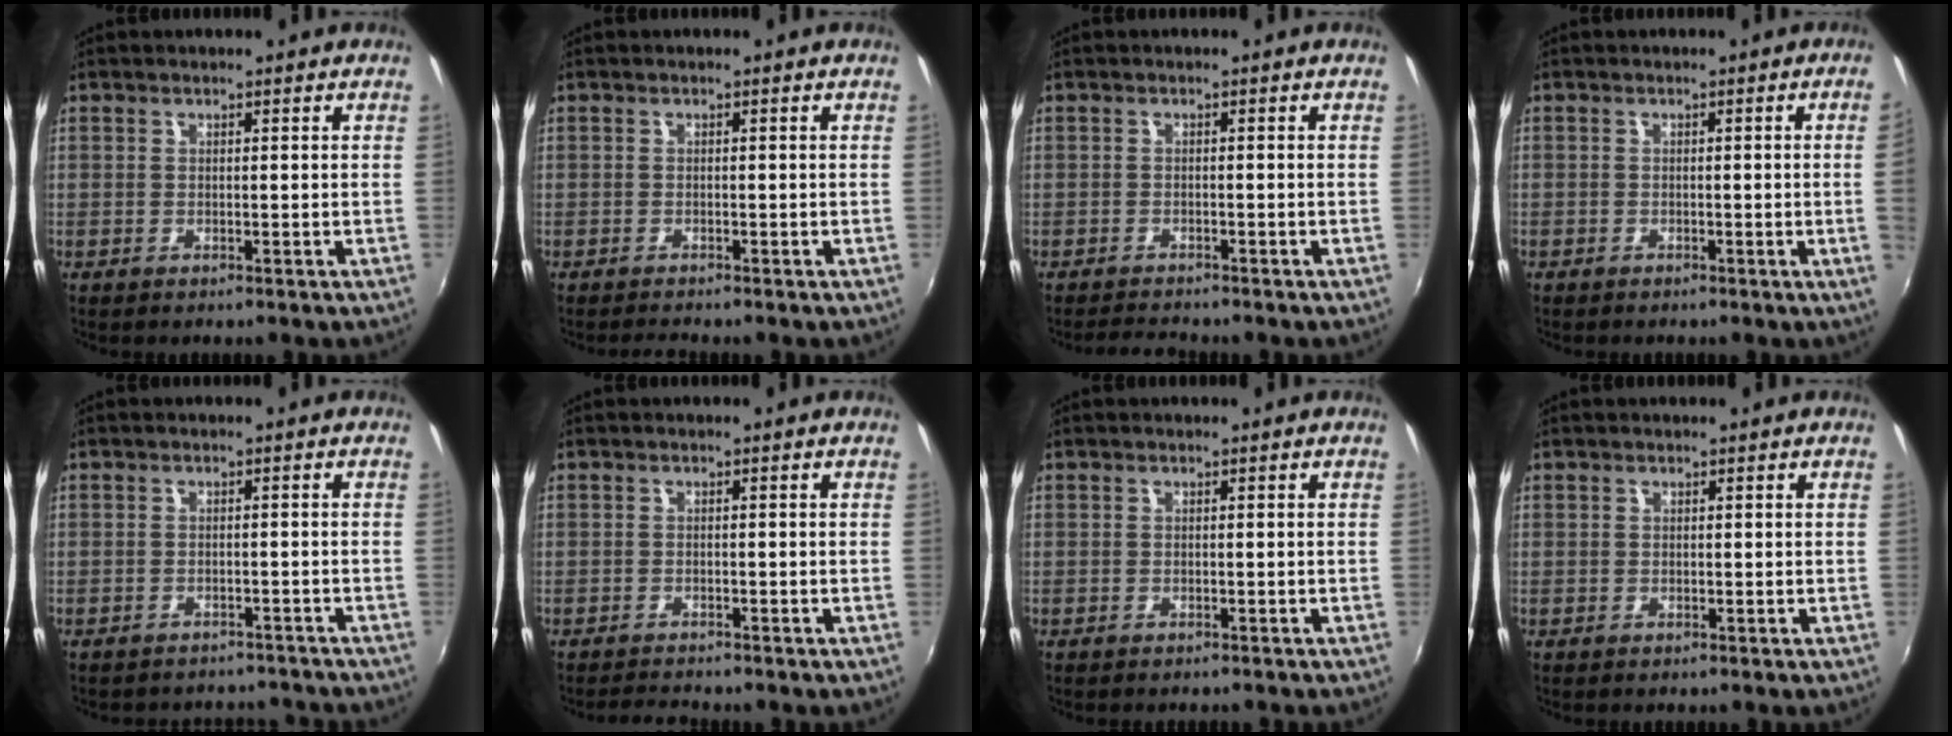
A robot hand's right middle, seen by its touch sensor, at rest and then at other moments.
{"total": 1.0, "force": [-1.0, -0.1, 0.1], "torque": [-0.001, -0.008, -0.019]}
{"total": 2.9, "force": [-2.8, 0.1, 0.5], "torque": [-0.023, -0.009, -0.051]}
{"total": 2.1, "force": [-0.3, -1.3, 1.7], "torque": [-0.026, -0.011, 0.001]}
{"total": 7.7, "force": [-6.9, 3.1, 1.5], "torque": [-0.033, 0.011, -0.081]}
{"total": 2.5, "force": [-2.4, 0.1, 0.4], "torque": [-0.019, -0.010, -0.045]}
{"total": 0.7, "force": [-0.7, 0.2, 0.2], "torque": [-0.005, -0.001, -0.010]}
{"total": 0.0}